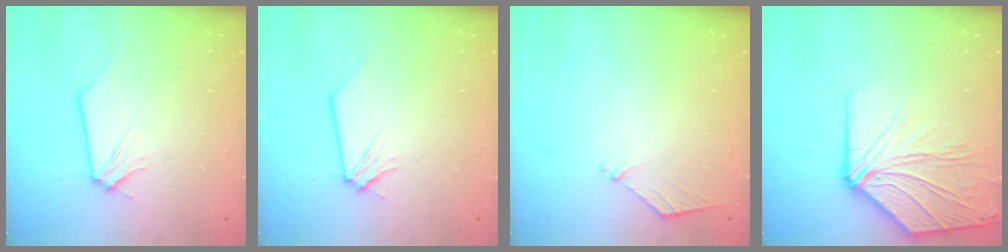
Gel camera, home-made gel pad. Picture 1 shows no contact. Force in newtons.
{"total": 0.0}
{"total": 5.8, "press": 5.7, "slide": 0.8}
{"total": 11.4, "press": 11.3, "slide": 1.4}